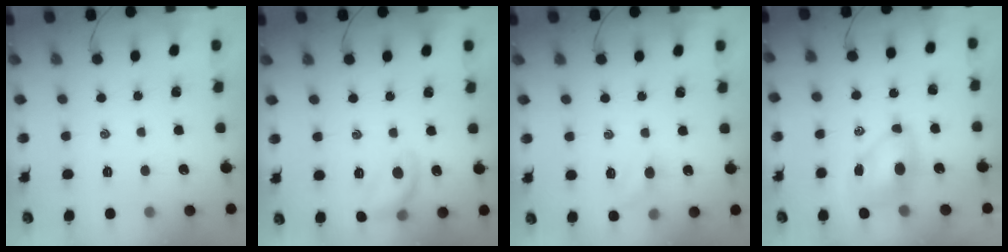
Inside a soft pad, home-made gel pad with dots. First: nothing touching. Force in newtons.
{"total": 11.3, "press": 11.2, "slide": 1.6}
{"total": 5.7, "press": 5.5, "slide": 1.5}
{"total": 7.2, "press": 7.1, "slide": 0.9}